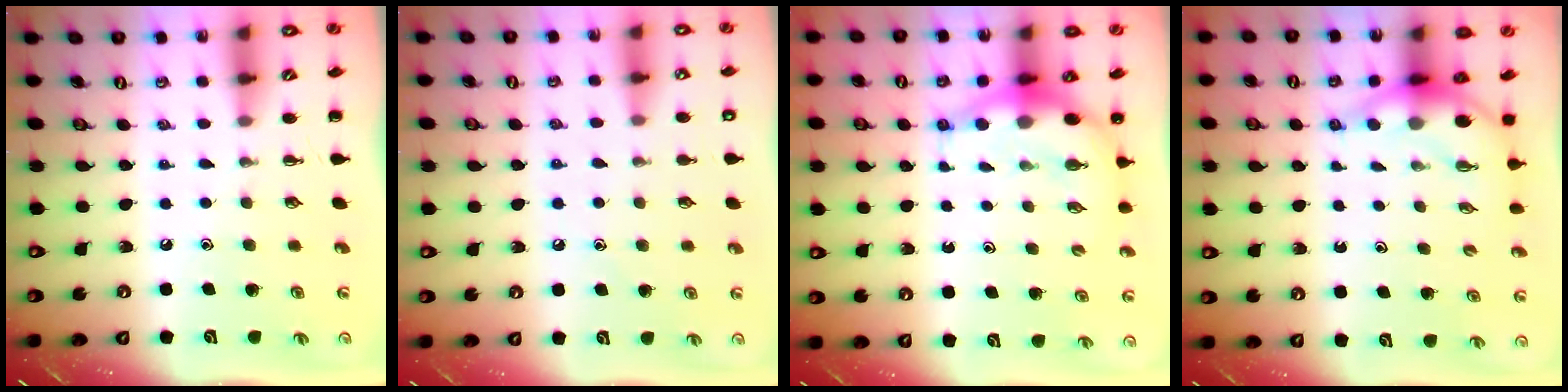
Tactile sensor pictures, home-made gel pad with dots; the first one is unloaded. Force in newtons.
{"total": 7.0, "press": 6.7, "slide": 1.9}
{"total": 6.9, "press": 6.7, "slide": 1.6}
{"total": 5.7, "press": 5.7, "slide": 0.7}